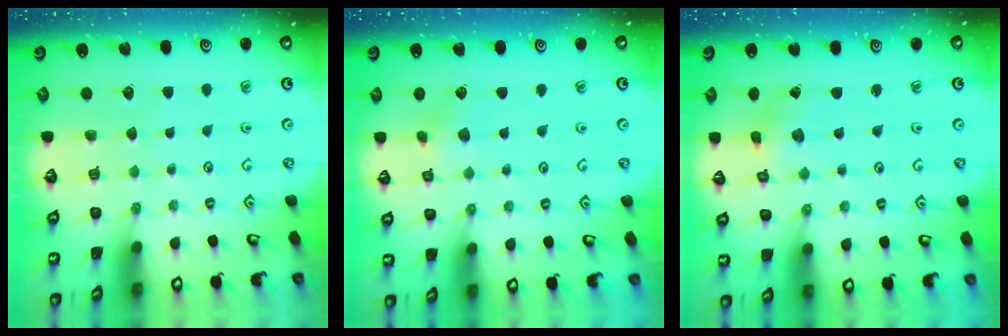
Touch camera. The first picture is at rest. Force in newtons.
{"total": 4.0, "press": 4.0, "slide": 0.2}
{"total": 2.3, "press": 2.3, "slide": 0.5}